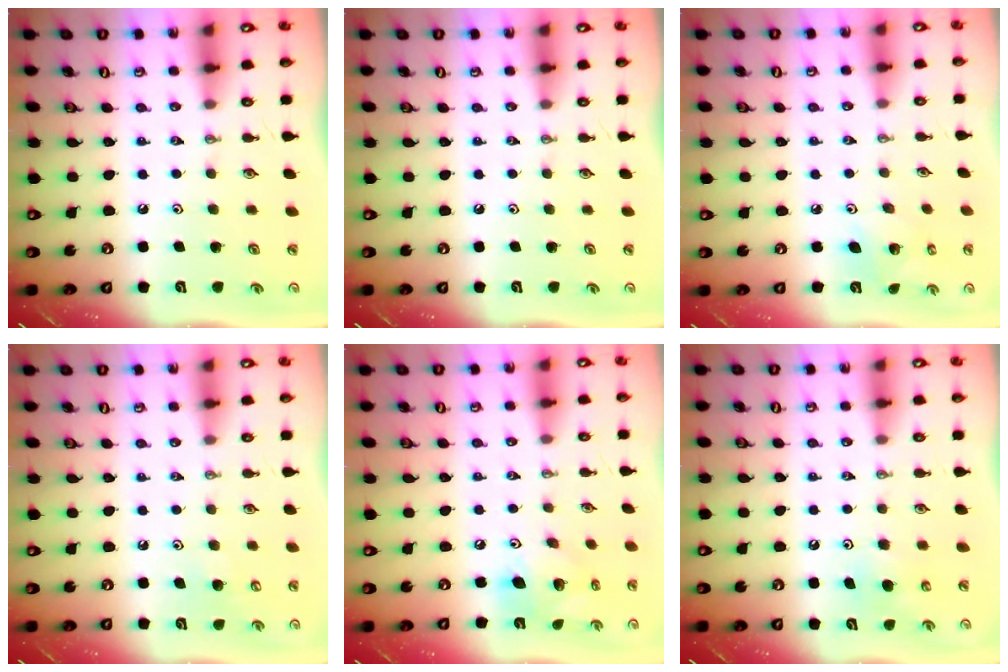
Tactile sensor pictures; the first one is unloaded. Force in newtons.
{"total": 0.0}
{"total": 4.6, "press": 4.6, "slide": 0.1}
{"total": 5.0, "press": 4.9, "slide": 0.3}
{"total": 12.9, "press": 12.6, "slide": 2.5}
{"total": 4.8, "press": 4.8, "slide": 0.5}